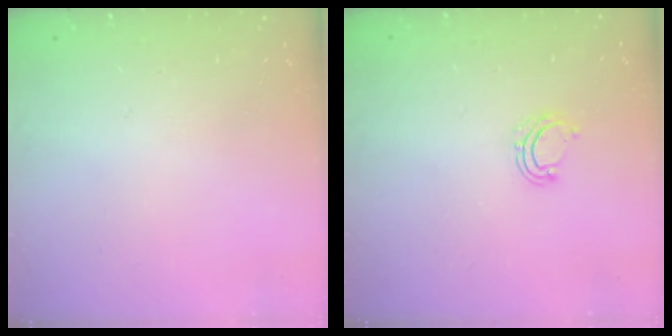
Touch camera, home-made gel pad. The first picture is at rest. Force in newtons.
{"total": 6.0, "press": 5.8, "slide": 1.6}